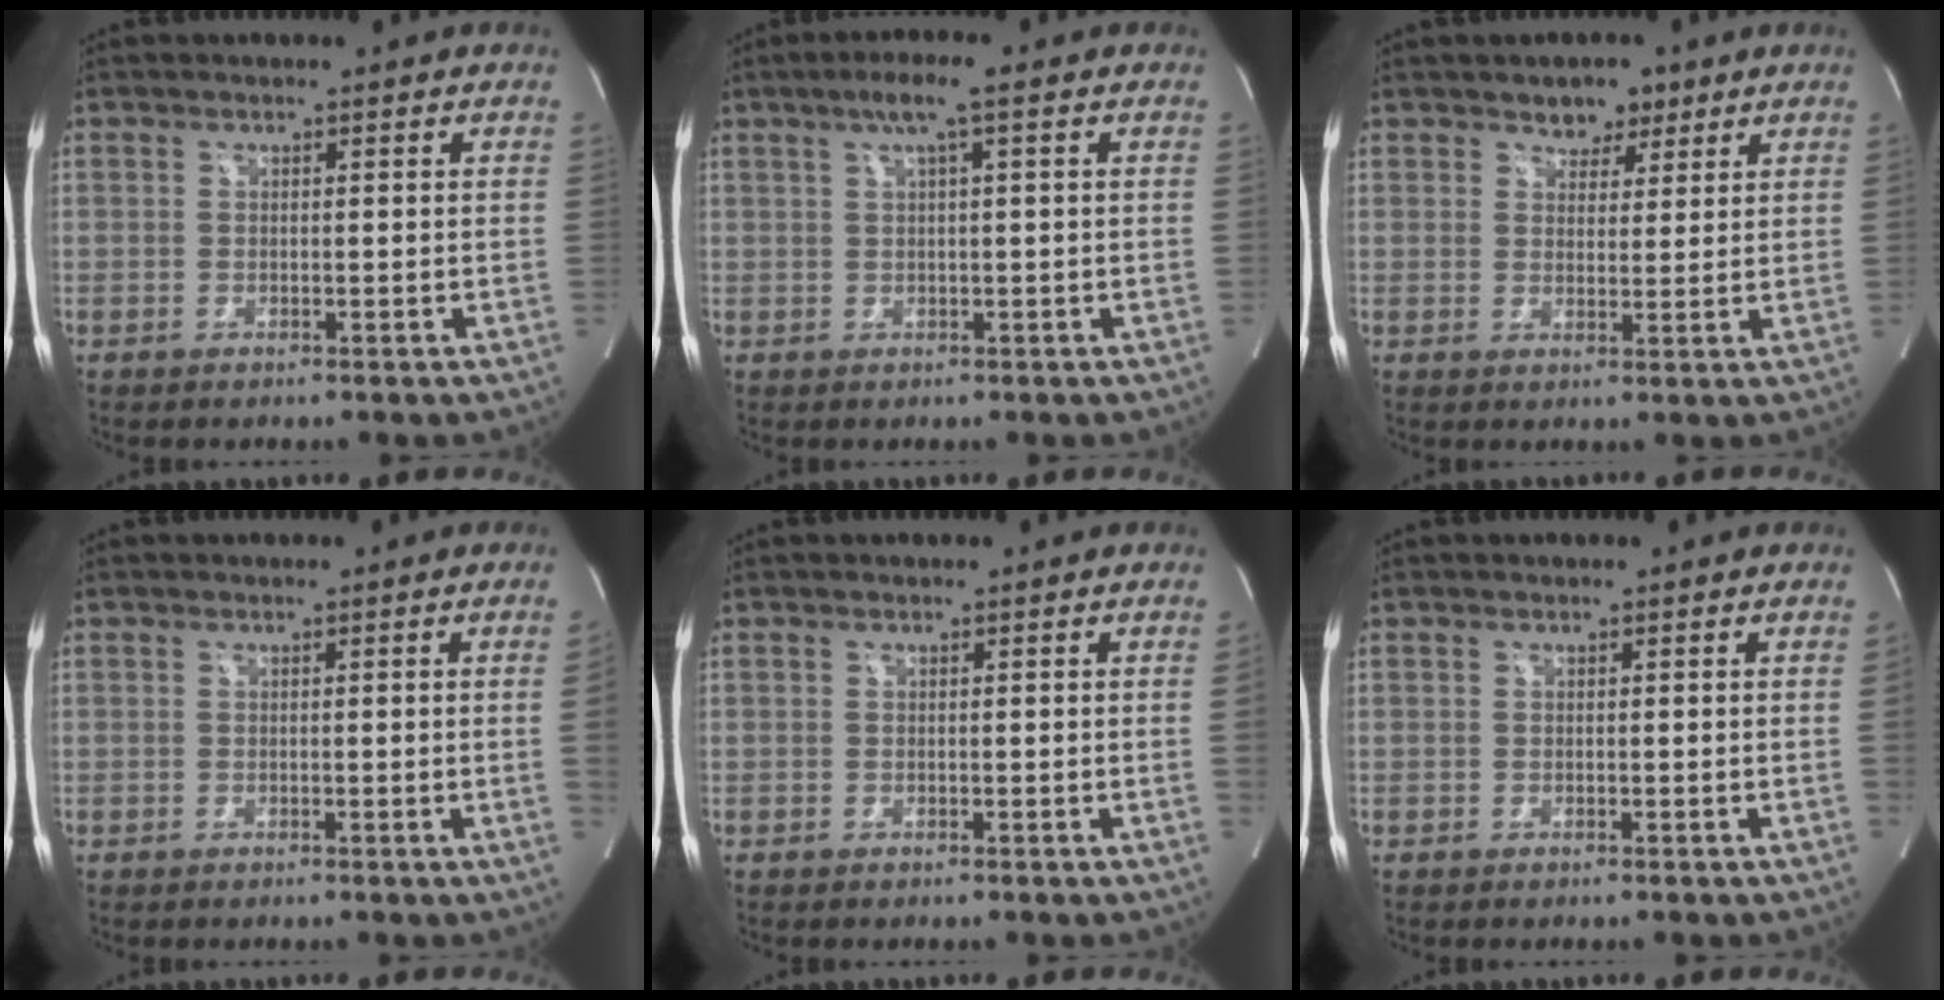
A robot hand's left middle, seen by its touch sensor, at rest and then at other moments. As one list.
[{"total": 4.0, "force": [2.0, -0.1, 3.5], "torque": [-0.067, 0.013, 0.035]}, {"total": 3.7, "force": [2.6, 2.3, 1.3], "torque": [-0.012, 0.004, 0.042]}, {"total": 1.6, "force": [-0.1, -0.7, 1.4], "torque": [-0.018, -0.001, 0.000]}, {"total": 0.8, "force": [0.0, 0.3, -0.7], "torque": [0.008, 0.004, -0.002]}, {"total": 1.0, "force": [0.0, 0.4, -1.0], "torque": [0.009, 0.004, -0.001]}]